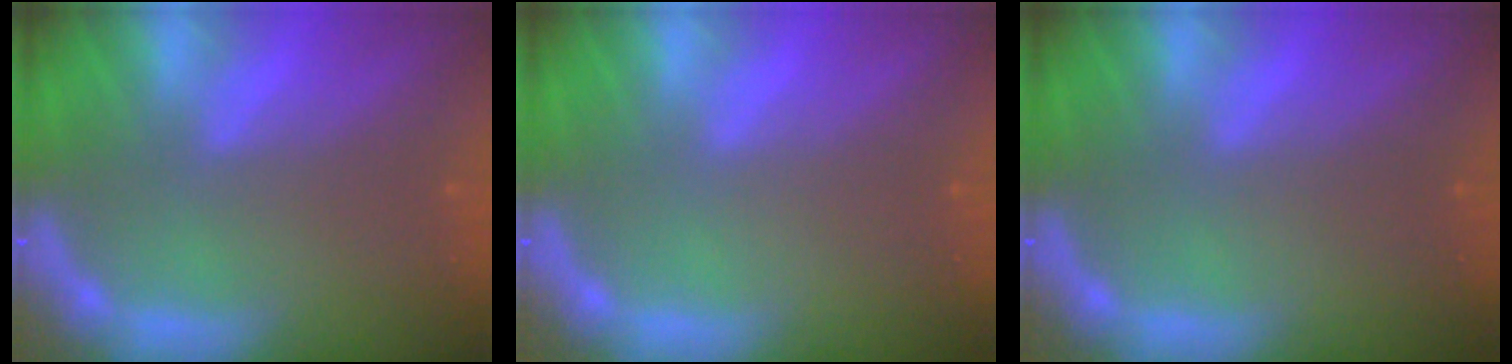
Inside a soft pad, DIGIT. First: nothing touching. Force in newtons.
{"total": 0.0}
{"total": 0.0}